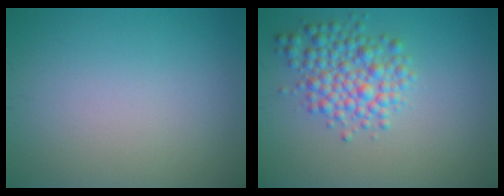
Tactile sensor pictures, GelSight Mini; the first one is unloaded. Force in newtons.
{"total": 4.5, "press": 4.5, "slide": 0.1}